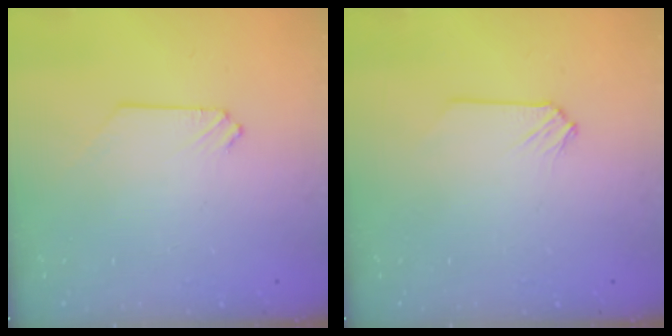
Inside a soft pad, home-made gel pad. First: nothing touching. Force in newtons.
{"total": 0.0}